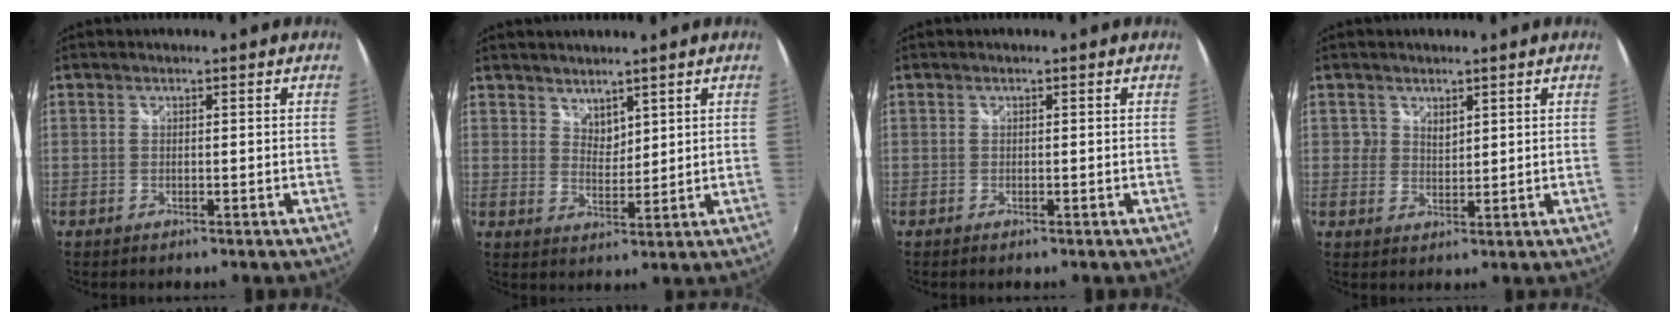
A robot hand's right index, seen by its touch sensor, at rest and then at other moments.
{"total": 3.6, "force": [3.0, 1.7, 0.9], "torque": [-0.006, 0.000, 0.055]}
{"total": 0.0}
{"total": 2.3, "force": [1.4, 1.8, 0.4], "torque": [-0.004, 0.004, 0.026]}